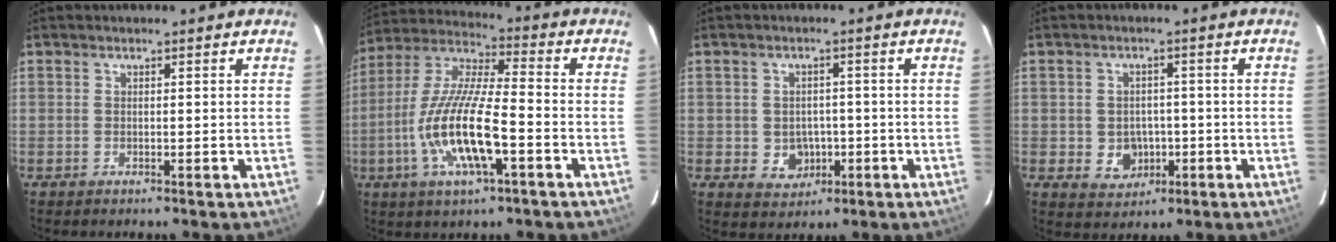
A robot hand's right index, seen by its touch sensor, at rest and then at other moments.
{"total": 15.8, "force": [-5.2, 3.7, 14.5], "torque": [-0.298, -0.009, -0.105]}
{"total": 5.1, "force": [-1.1, 4.6, 1.8], "torque": [-0.044, 0.010, 0.001]}
{"total": 5.5, "force": [-1.3, 5.0, 2.0], "torque": [-0.048, 0.011, -0.001]}